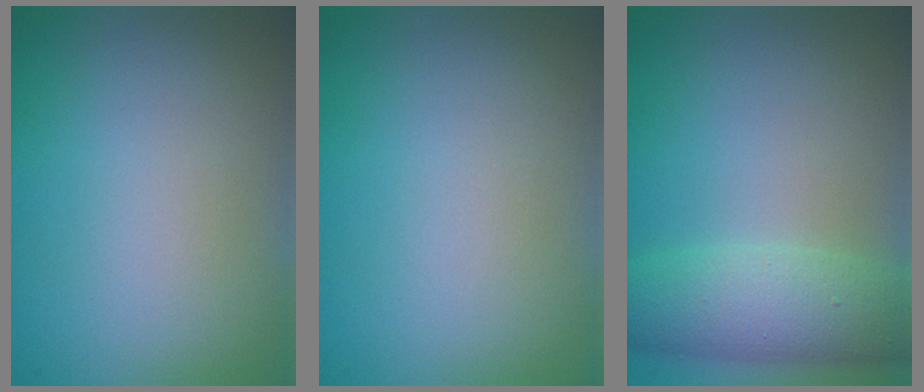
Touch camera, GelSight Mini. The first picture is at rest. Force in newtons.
{"total": 0.0}
{"total": 5.2, "press": 5.2, "slide": 0.1}